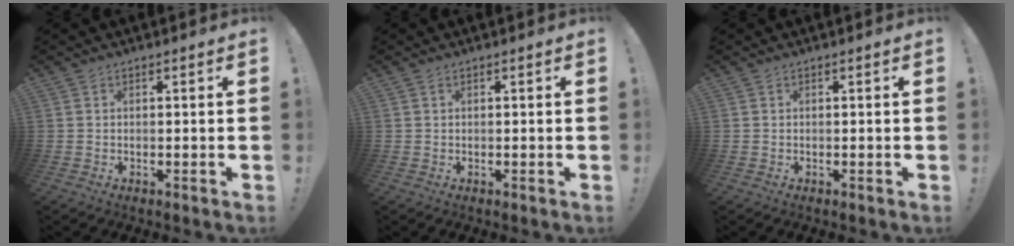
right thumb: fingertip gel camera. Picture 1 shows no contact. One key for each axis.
{"total": 0.0}
{"total": 0.0}